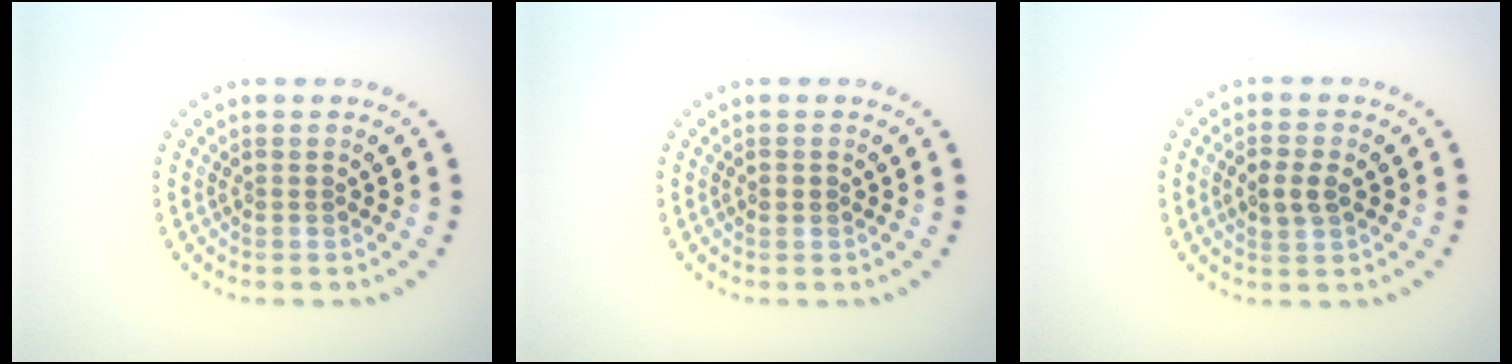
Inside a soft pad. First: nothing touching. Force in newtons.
{"total": 0.9, "press": 0.9, "slide": 0.2}
{"total": 2.4, "press": 2.4, "slide": 0.2}